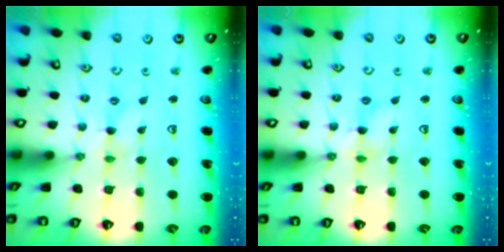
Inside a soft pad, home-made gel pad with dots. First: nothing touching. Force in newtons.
{"total": 1.1, "press": 1.1, "slide": 0.1}